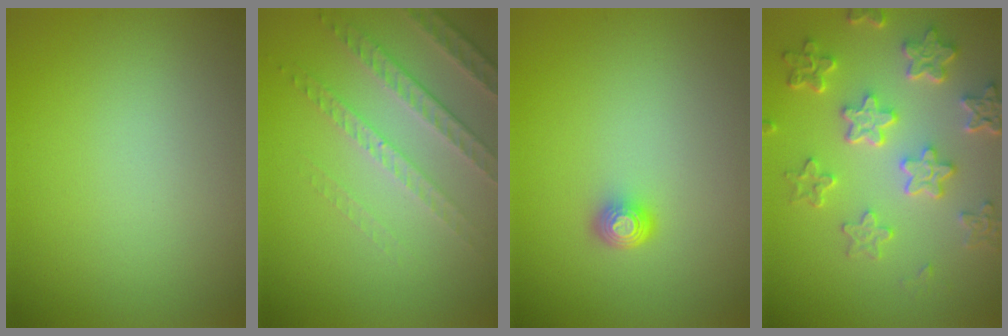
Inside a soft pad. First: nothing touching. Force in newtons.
{"total": 3.4, "press": 3.2, "slide": 1.1}
{"total": 1.5, "press": 1.1, "slide": 1.1}
{"total": 6.1, "press": 4.7, "slide": 3.9}